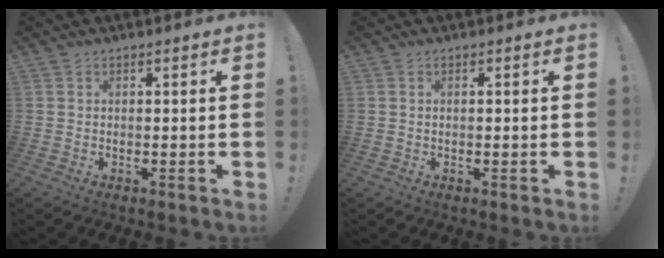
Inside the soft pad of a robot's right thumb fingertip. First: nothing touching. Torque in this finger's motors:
{"motor_torque": [-0.06, -0.24, 0.26, -0.11, 0.08]}